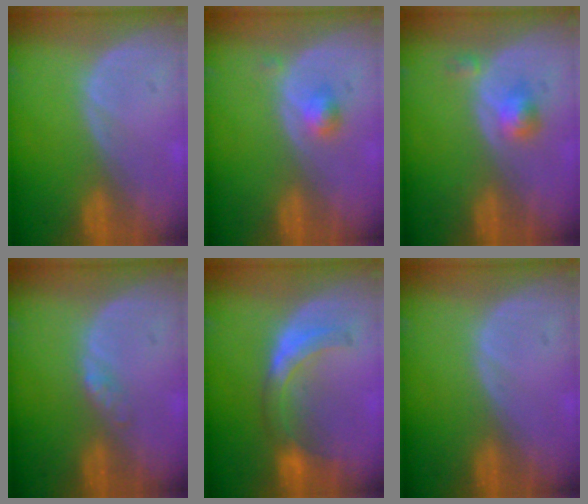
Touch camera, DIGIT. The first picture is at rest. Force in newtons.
{"total": 2.2, "press": 2.0, "slide": 1.0}
{"total": 3.0, "press": 2.8, "slide": 1.2}
{"total": 1.4, "press": 1.4, "slide": 0.1}
{"total": 5.9, "press": 5.9, "slide": 0.6}
{"total": 0.0}